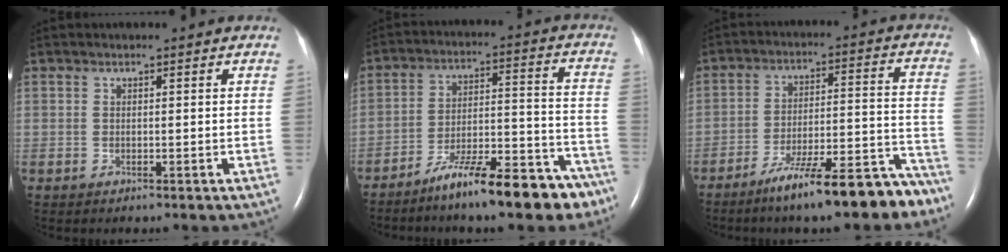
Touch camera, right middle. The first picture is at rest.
{"total": 15.6, "force": [-12.1, 3.4, 9.3], "torque": [-0.124, 0.039, -0.195]}
{"total": 15.8, "force": [-12.3, 2.6, 9.5], "torque": [-0.121, 0.033, -0.191]}